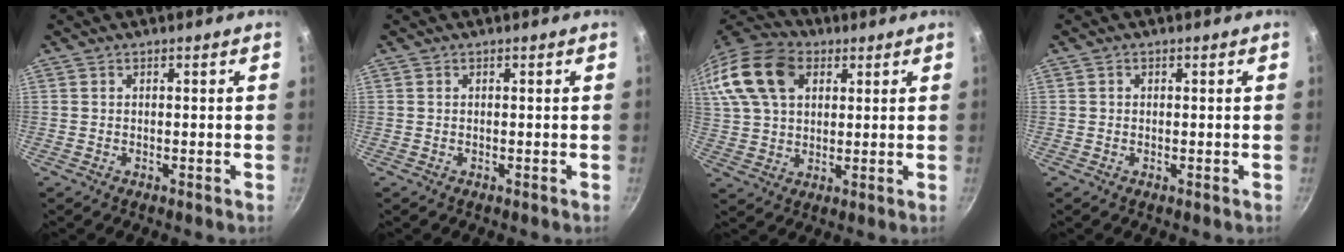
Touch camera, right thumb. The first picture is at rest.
{"total": 0.0}
{"total": 22.7, "force": [8.6, 15.5, 14.1], "torque": [-0.312, 0.031, 0.151]}
{"total": 0.5, "force": [0.1, 0.5, 0.1], "torque": [0.000, 0.002, 0.001]}